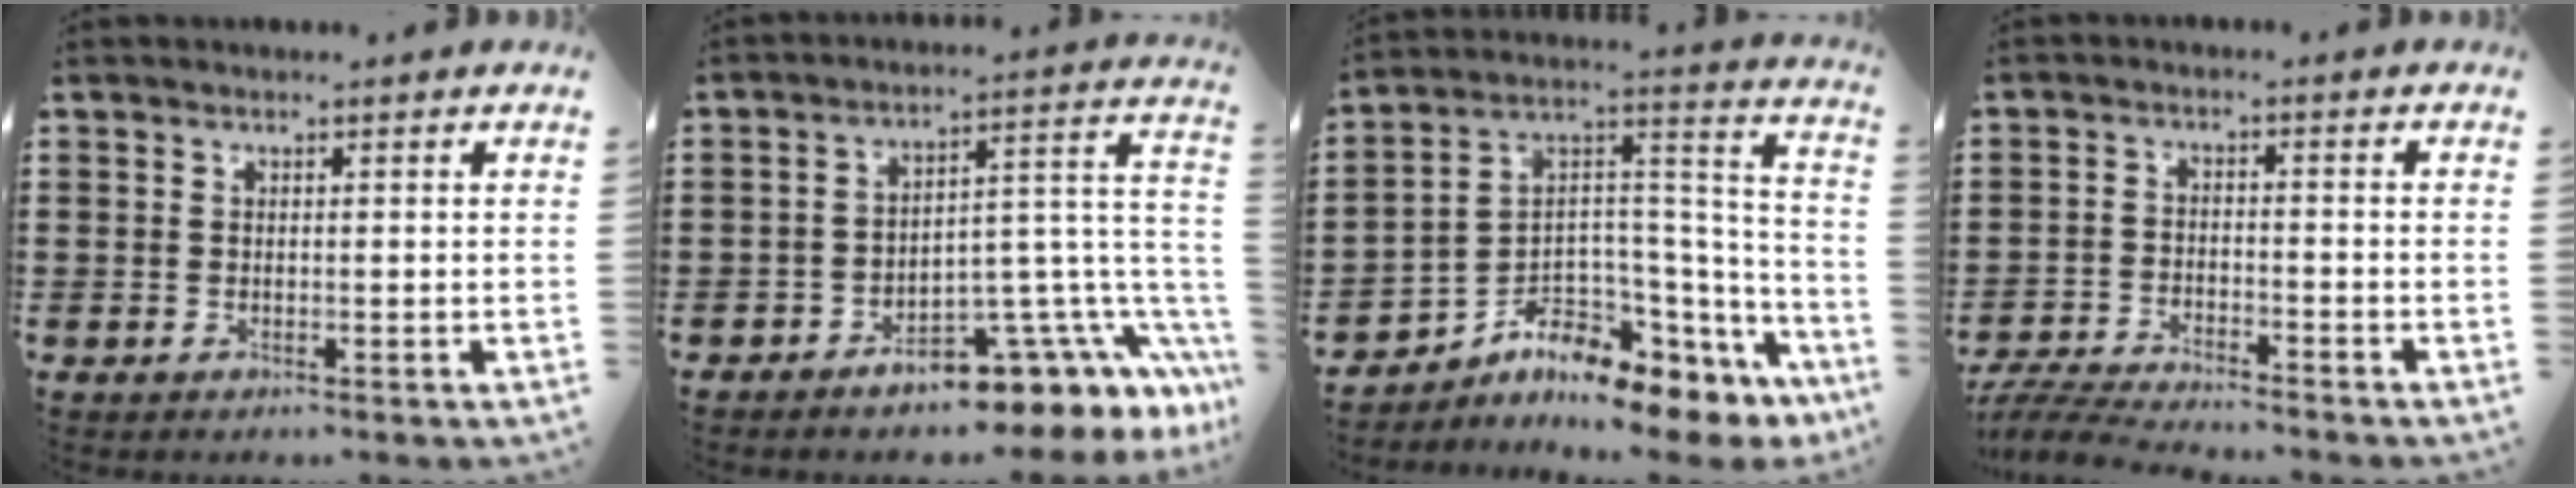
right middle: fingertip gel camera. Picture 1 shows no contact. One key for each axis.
{"total": 7.4, "fx": -4.3, "fy": 3.4, "fz": 4.9, "tx": -0.065, "ty": -0.022, "tz": -0.072}
{"total": 6.5, "fx": -5.2, "fy": 2.7, "fz": 2.9, "tx": -0.073, "ty": -0.025, "tz": -0.104}
{"total": 5.3, "fx": -5.1, "fy": 0.2, "fz": 1.3, "tx": -0.041, "ty": -0.008, "tz": -0.104}